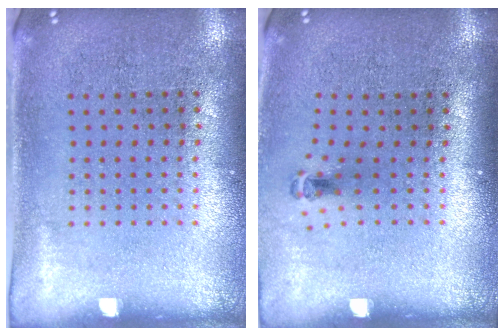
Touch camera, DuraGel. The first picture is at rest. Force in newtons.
{"total": 0.6, "press": 0.3, "slide": 0.5}